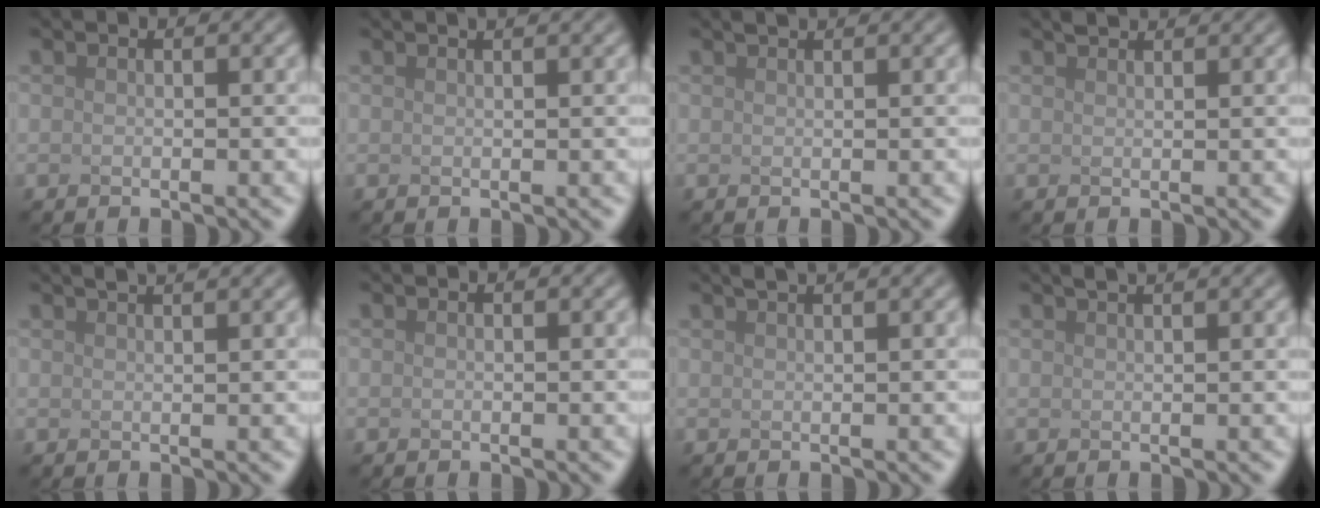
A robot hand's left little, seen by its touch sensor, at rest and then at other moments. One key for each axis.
{"total": 2.4, "fx": 1.6, "fy": 1.0, "fz": 1.5, "tx": 0.003, "ty": 0.016, "tz": -0.011}
{"total": 1.5, "fx": 1.2, "fy": 0.4, "fz": 0.7, "tx": 0.000, "ty": 0.007, "tz": -0.003}
{"total": 1.6, "fx": 1.5, "fy": 0.2, "fz": 0.4, "tx": -0.002, "ty": 0.005, "tz": 0.018}
{"total": 3.8, "fx": 2.8, "fy": 1.3, "fz": 2.2, "tx": -0.007, "ty": 0.030, "tz": 0.005}
{"total": 0.0}
{"total": 2.7, "fx": 2.0, "fy": 0.8, "fz": 1.6, "tx": -0.005, "ty": 0.017, "tz": 0.000}
{"total": 3.0, "fx": 2.2, "fy": 1.0, "fz": 1.8, "tx": -0.005, "ty": 0.022, "tz": 0.000}